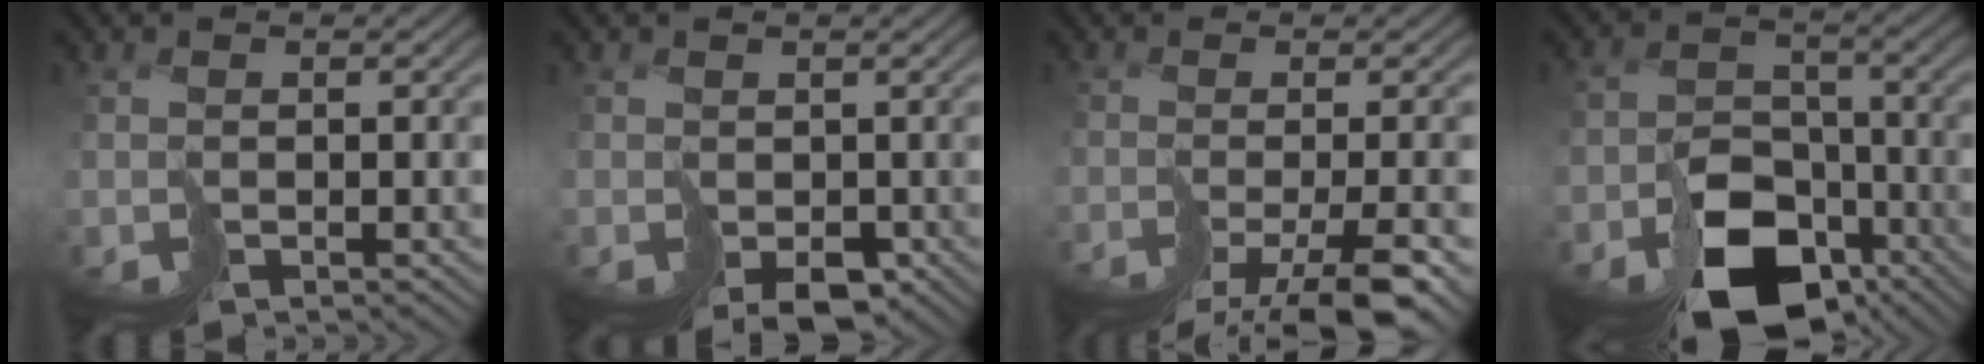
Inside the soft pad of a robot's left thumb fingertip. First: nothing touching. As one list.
[{"total": 3.1, "force": [-1.2, 2.2, 1.8], "torque": [-0.030, -0.007, -0.010]}, {"total": 8.7, "force": [-5.6, 1.3, 6.5], "torque": [-0.088, -0.012, -0.068]}, {"total": 10.3, "force": [-6.4, 6.3, 5.1], "torque": [-0.076, -0.012, -0.109]}]